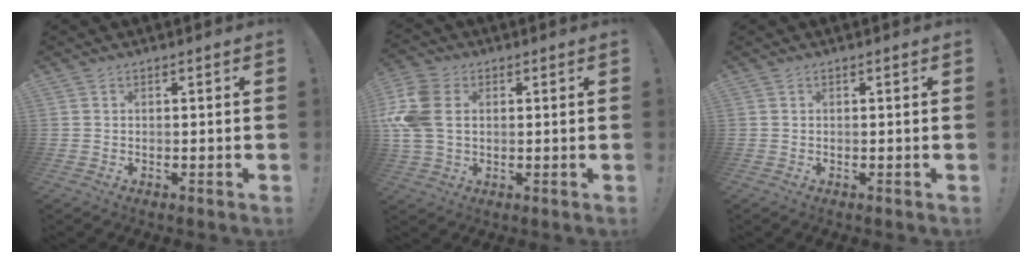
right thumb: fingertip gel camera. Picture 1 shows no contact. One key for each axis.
{"total": 13.8, "fx": 2.3, "fy": 9.7, "fz": 9.5, "tx": -0.213, "ty": 0.002, "tz": 0.046}
{"total": 0.0}